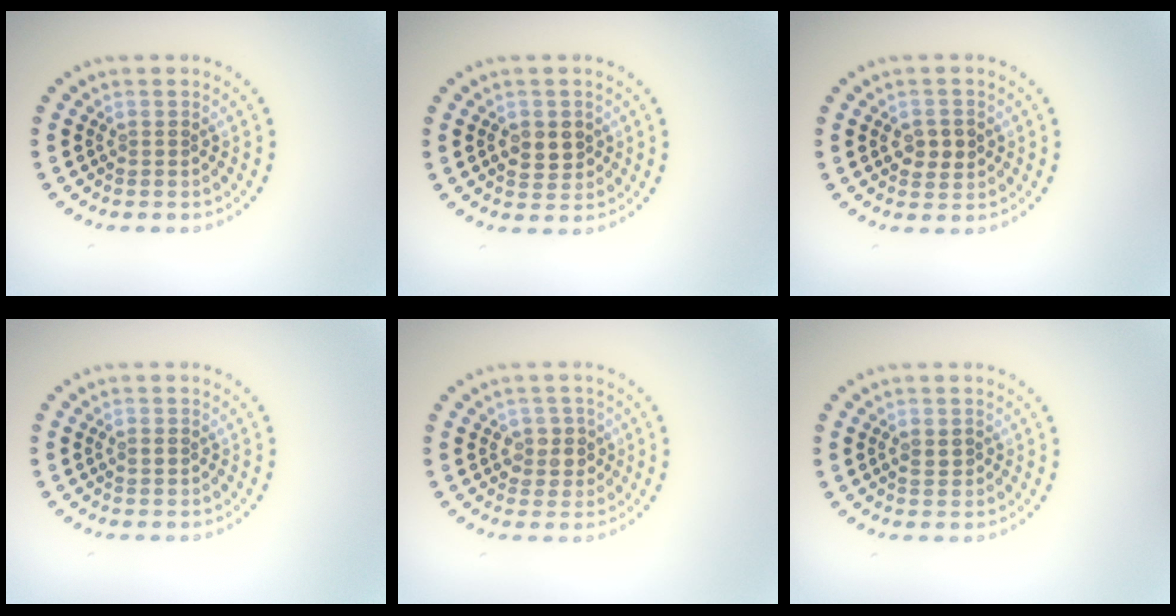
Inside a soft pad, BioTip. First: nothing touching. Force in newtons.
{"total": 2.5, "press": 2.5, "slide": 0.3}
{"total": 2.4, "press": 2.3, "slide": 0.3}
{"total": 1.1, "press": 1.1, "slide": 0.1}
{"total": 2.2, "press": 2.0, "slide": 0.8}
{"total": 1.2, "press": 1.2, "slide": 0.1}